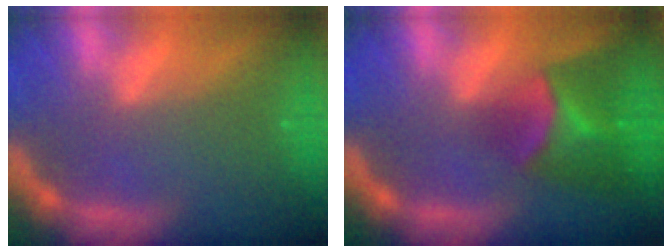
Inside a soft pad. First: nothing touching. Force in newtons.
{"total": 6.9}